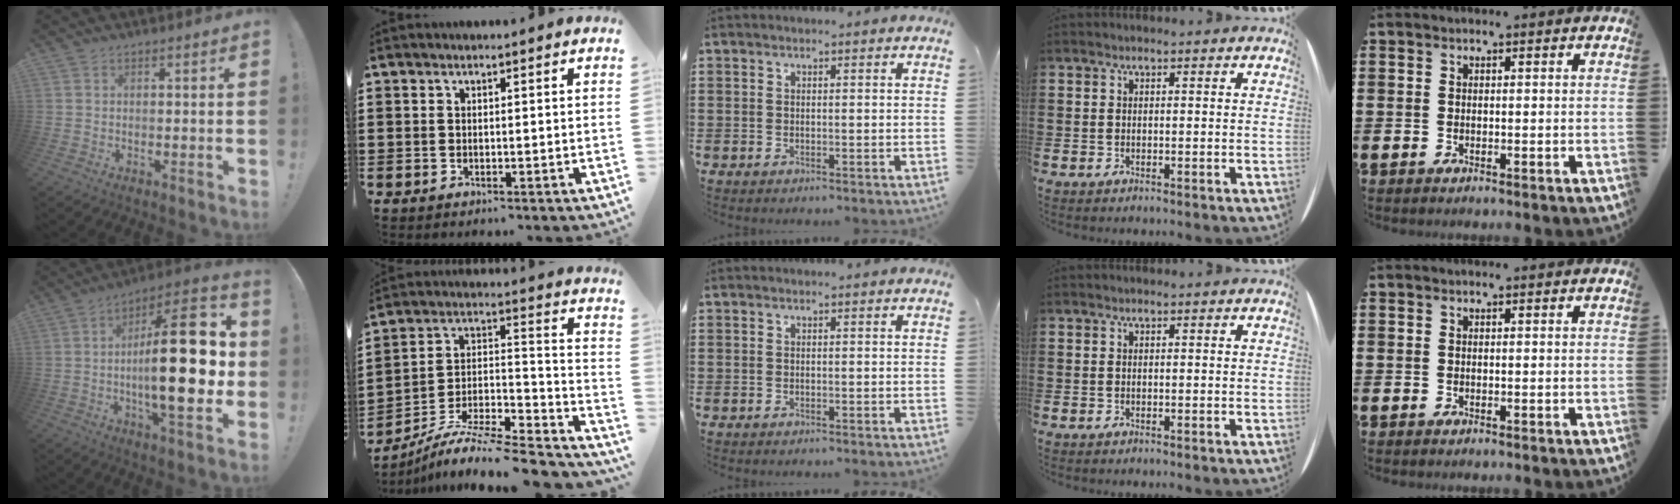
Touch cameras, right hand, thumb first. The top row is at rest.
{"thumb": {"total": 25.7, "force": [-1.0, 8.1, 24.4], "torque": [-0.391, 0.001, -0.020]}, "index": {"total": 8.4, "force": [-7.2, 1.6, 4.0], "torque": [-0.072, 0.003, -0.144]}}